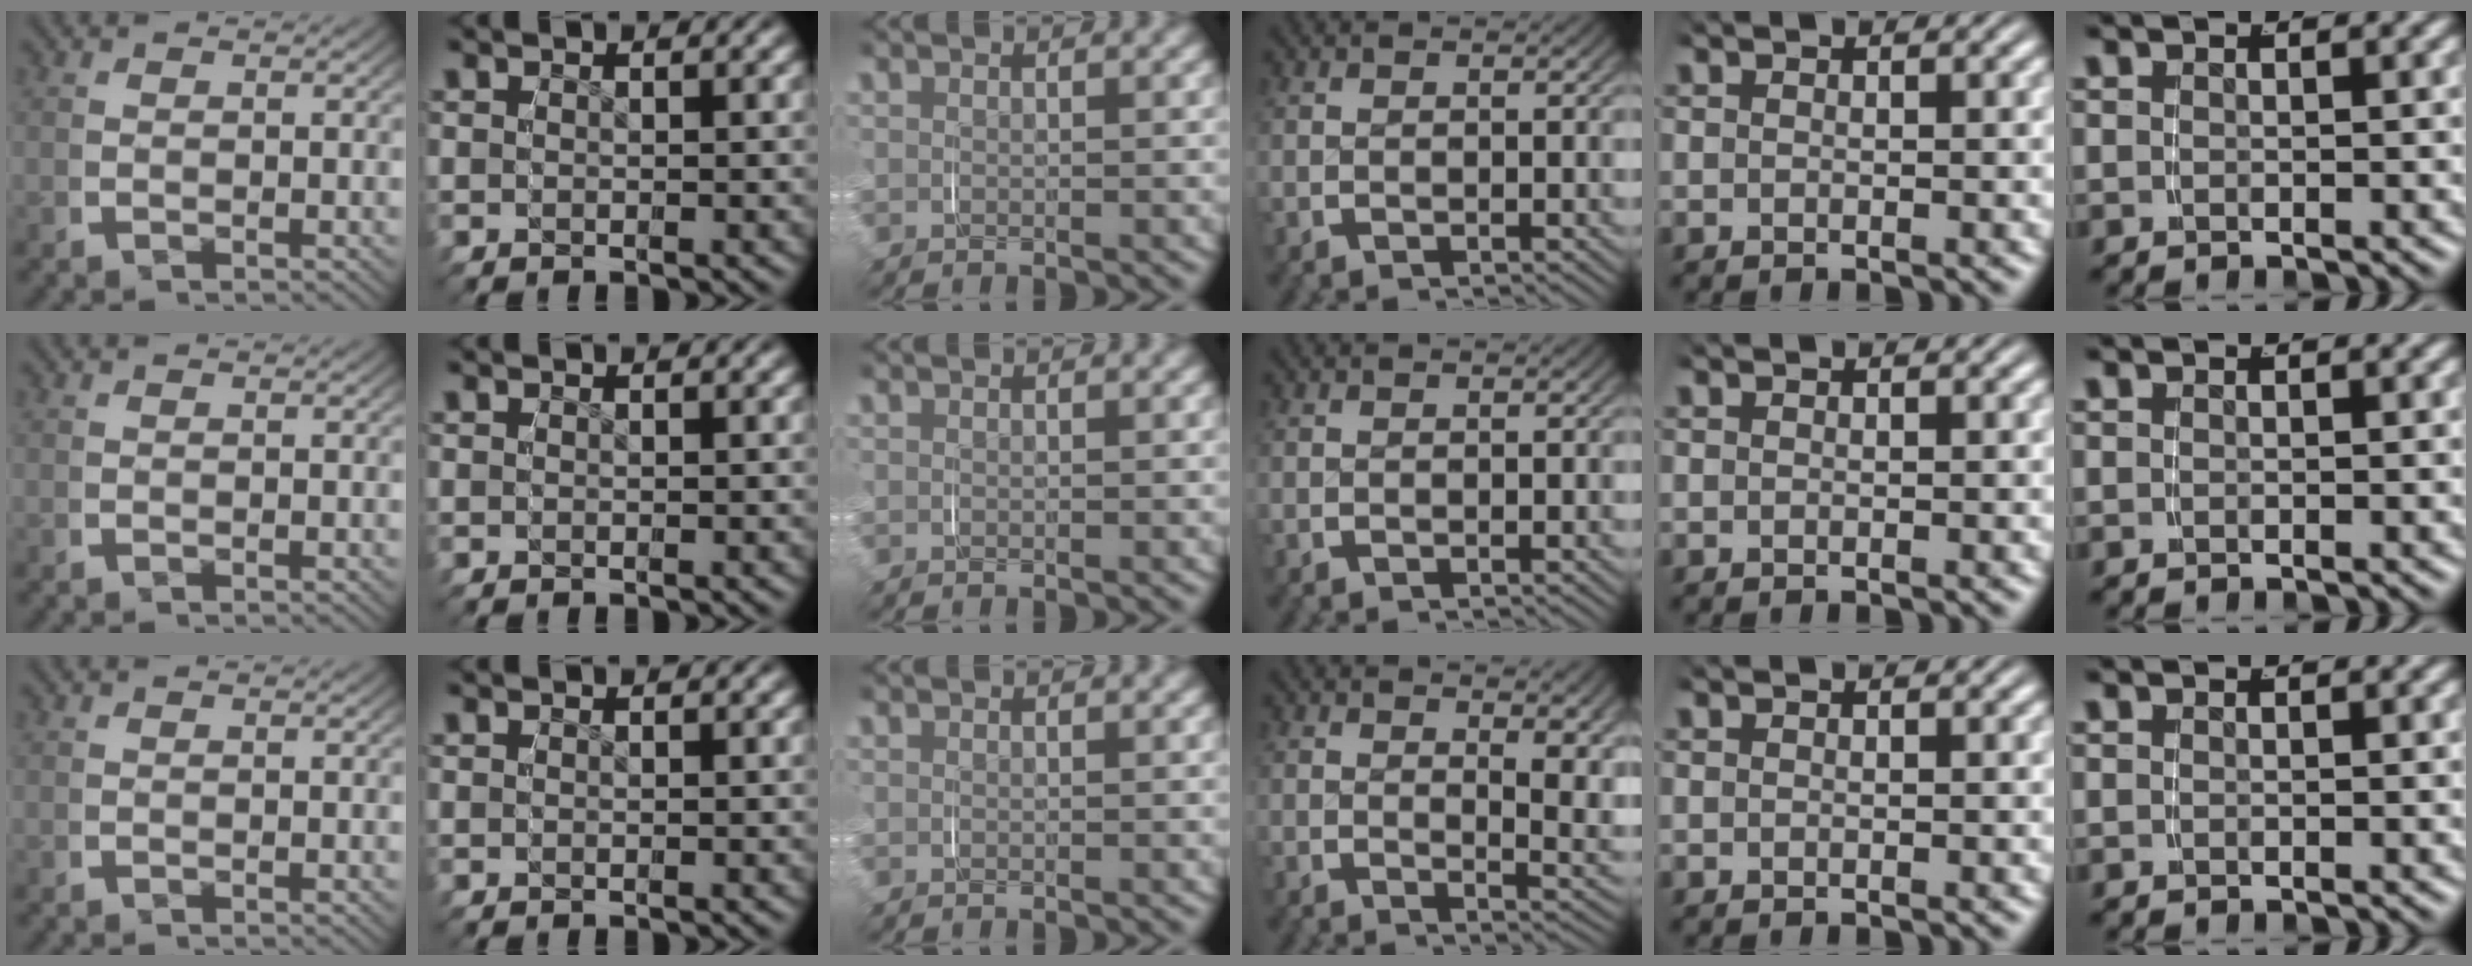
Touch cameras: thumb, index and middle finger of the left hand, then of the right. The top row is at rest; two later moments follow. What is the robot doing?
{"motion": "grasp_and_lifting", "object": "jewelry box"}